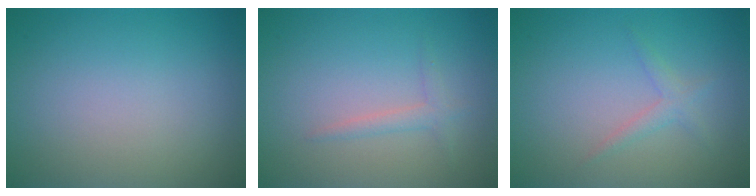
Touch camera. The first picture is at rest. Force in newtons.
{"total": 1.4, "press": 1.4, "slide": 0.1}
{"total": 1.3, "press": 1.3, "slide": 0.2}